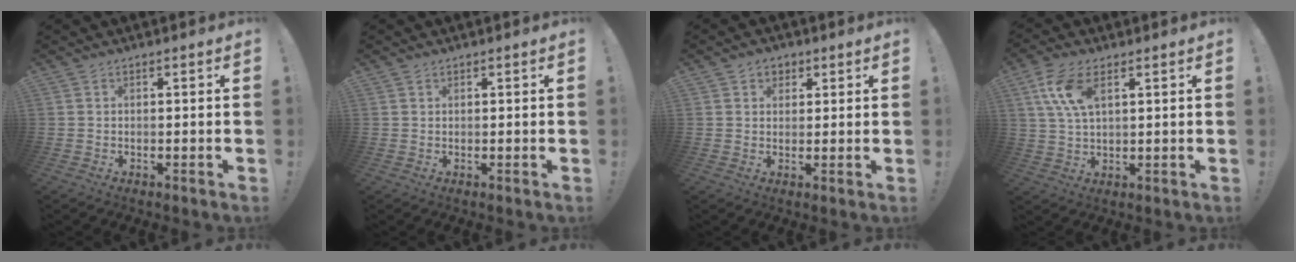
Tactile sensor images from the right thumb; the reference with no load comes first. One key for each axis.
{"total": 0.8, "fx": 0.6, "fy": 0.5, "fz": 0.1, "tx": 0.002, "ty": -0.002, "tz": 0.012}
{"total": 3.6, "fx": 1.6, "fy": 3.1, "fz": 1.1, "tx": -0.010, "ty": -0.003, "tz": 0.027}
{"total": 9.7, "fx": 3.9, "fy": 4.6, "fz": 7.6, "tx": -0.161, "ty": -0.007, "tz": 0.071}